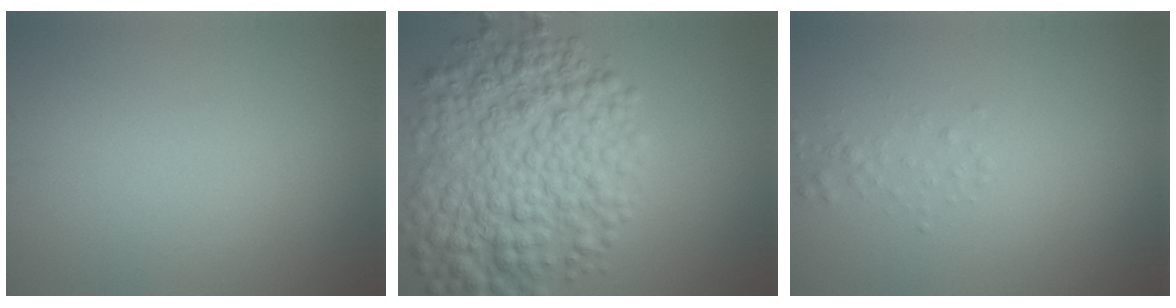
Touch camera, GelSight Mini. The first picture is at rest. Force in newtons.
{"total": 9.7, "press": 9.7, "slide": 0.3}
{"total": 0.9, "press": 0.9, "slide": 0.0}